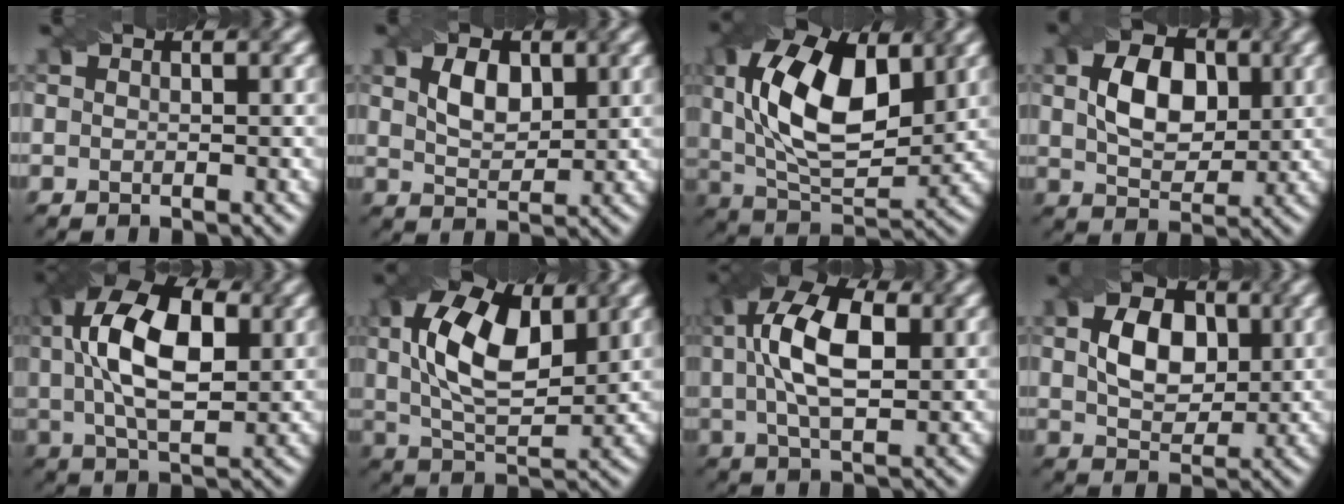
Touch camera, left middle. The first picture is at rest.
{"total": 3.5, "force": [1.3, 2.1, 2.5], "torque": [-0.052, 0.002, 0.027]}
{"total": 11.6, "force": [2.8, 5.8, 9.6], "torque": [-0.170, 0.010, 0.042]}
{"total": 6.1, "force": [1.3, 4.1, 4.4], "torque": [-0.084, 0.003, 0.019]}
{"total": 11.1, "force": [2.4, 5.6, 9.3], "torque": [-0.178, 0.019, 0.035]}
{"total": 10.0, "force": [2.8, 5.1, 8.1], "torque": [-0.155, 0.011, 0.043]}
{"total": 9.2, "force": [1.9, 4.5, 7.8], "torque": [-0.157, 0.021, 0.026]}
{"total": 5.5, "force": [1.1, 3.8, 3.9], "torque": [-0.077, 0.002, 0.015]}